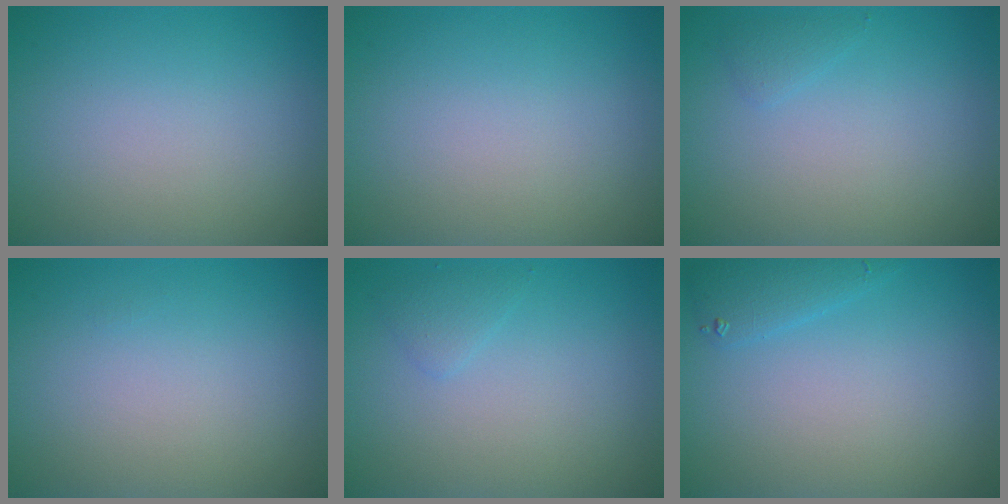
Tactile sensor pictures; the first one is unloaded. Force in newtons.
{"total": 0.0}
{"total": 0.8, "press": 0.8, "slide": 0.0}
{"total": 0.0}
{"total": 1.0, "press": 1.0, "slide": 0.1}
{"total": 1.7, "press": 1.7, "slide": 0.2}